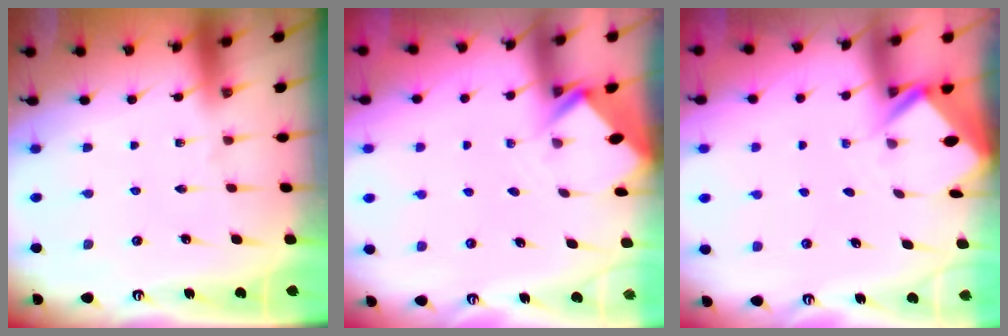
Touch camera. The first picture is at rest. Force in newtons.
{"total": 2.7, "press": 2.7, "slide": 0.2}
{"total": 2.3, "press": 2.3, "slide": 0.1}